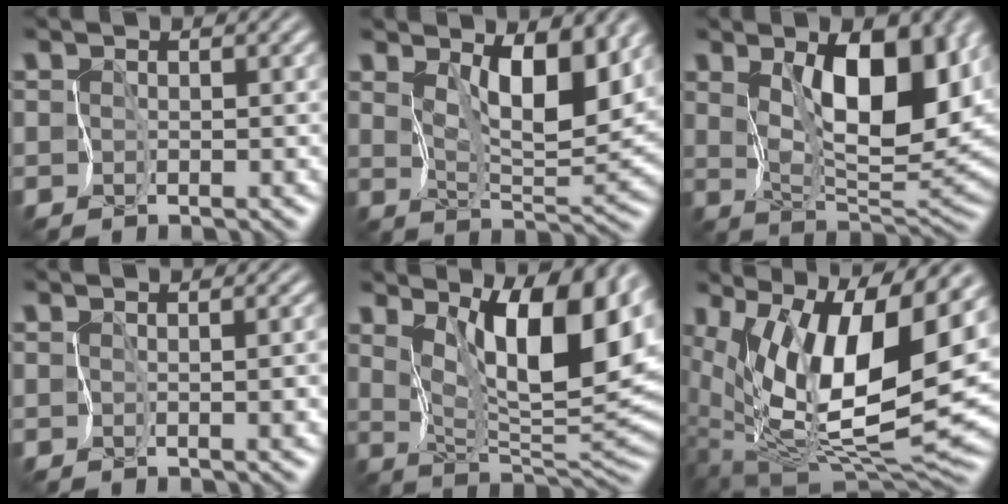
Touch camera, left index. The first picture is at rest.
{"total": 6.2, "force": [2.9, 2.2, 5.0], "torque": [-0.083, -0.013, 0.050]}
{"total": 9.1, "force": [2.9, 3.8, 7.8], "torque": [-0.121, -0.010, 0.048]}
{"total": 3.3, "force": [-0.7, 1.6, 2.9], "torque": [-0.020, 0.006, 0.002]}
{"total": 10.3, "force": [4.7, 3.3, 8.5], "torque": [-0.127, -0.004, 0.078]}
{"total": 14.2, "force": [4.9, 5.2, 12.3], "torque": [-0.228, -0.003, 0.090]}